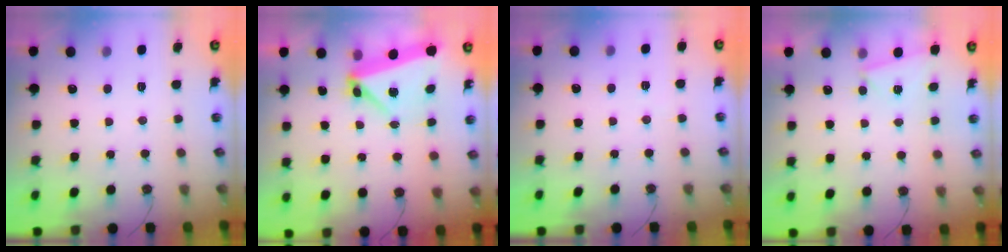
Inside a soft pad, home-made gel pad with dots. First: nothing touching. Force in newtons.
{"total": 5.6, "press": 4.5, "slide": 3.3}
{"total": 1.1, "press": 0.7, "slide": 0.8}
{"total": 2.4, "press": 2.3, "slide": 0.6}